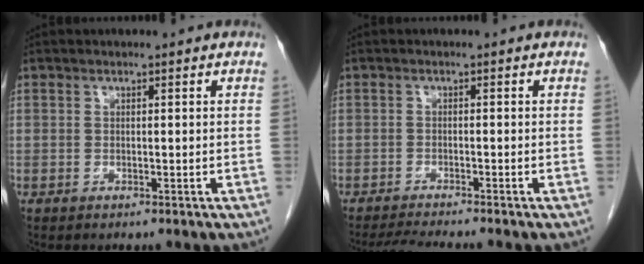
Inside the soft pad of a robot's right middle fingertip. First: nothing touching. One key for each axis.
{"total": 4.6, "fx": -4.2, "fy": -1.0, "fz": 1.7, "tx": -0.032, "ty": -0.020, "tz": -0.072}